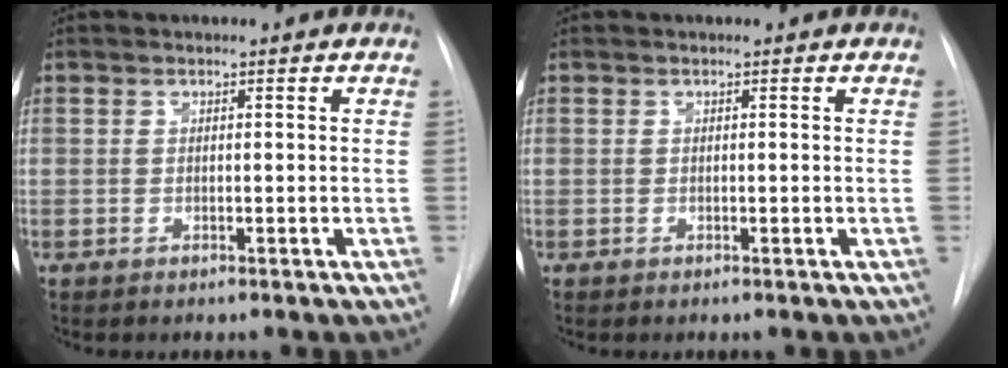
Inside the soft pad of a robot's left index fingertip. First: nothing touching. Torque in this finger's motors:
{"motor_torque": [0.00, 0.05, 0.01, -0.01]}